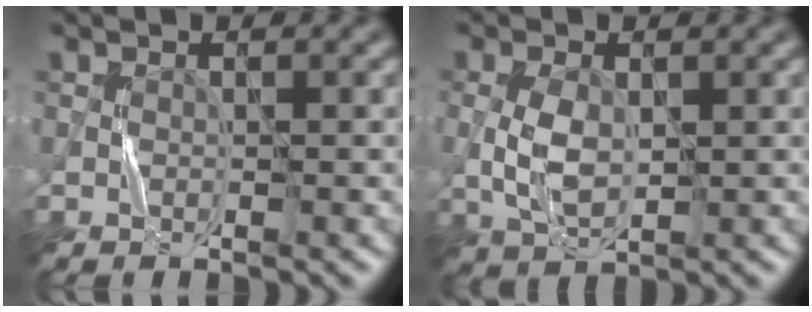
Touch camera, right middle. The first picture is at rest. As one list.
[{"total": 3.4, "force": [0.1, 2.0, 2.7], "torque": [-0.067, -0.001, 0.008]}]